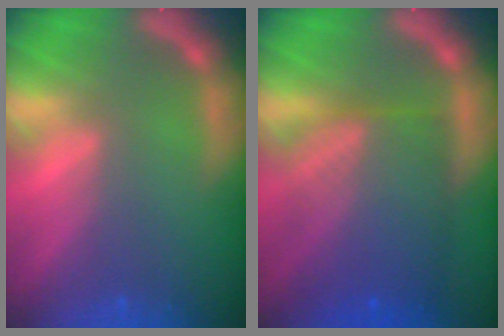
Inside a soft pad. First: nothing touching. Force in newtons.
{"total": 9.5}